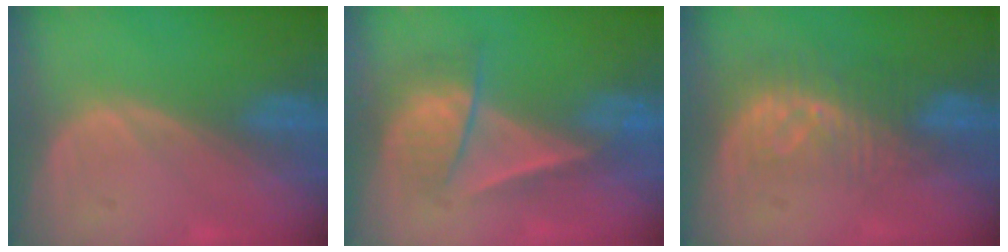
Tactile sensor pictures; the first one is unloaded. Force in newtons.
{"total": 6.4, "press": 6.1, "slide": 2.1}
{"total": 8.4, "press": 7.4, "slide": 3.9}